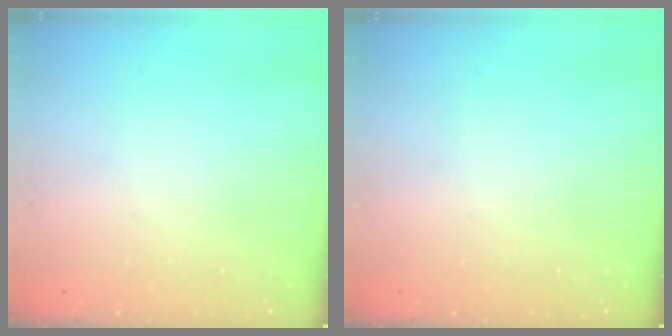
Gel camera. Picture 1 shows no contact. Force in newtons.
{"total": 0.0}